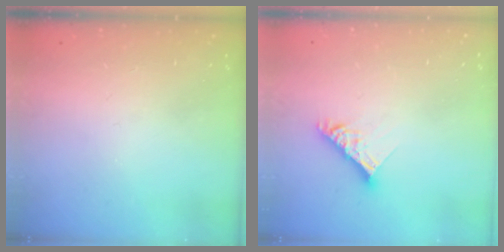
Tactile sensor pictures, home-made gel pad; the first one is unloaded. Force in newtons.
{"total": 9.8, "press": 9.8, "slide": 0.8}